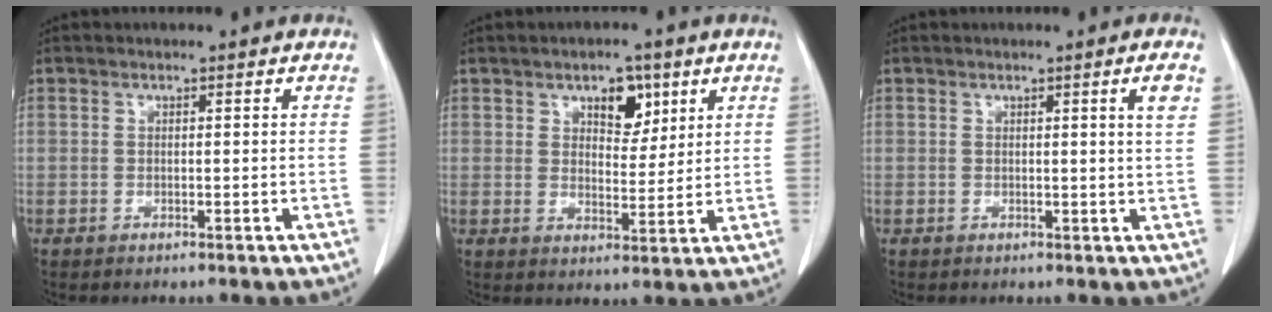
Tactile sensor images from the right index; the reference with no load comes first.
{"total": 5.8, "force": [3.1, 3.1, 3.8], "torque": [-0.053, 0.004, 0.048]}
{"total": 2.4, "force": [1.0, -0.5, 2.1], "torque": [-0.029, -0.007, 0.015]}